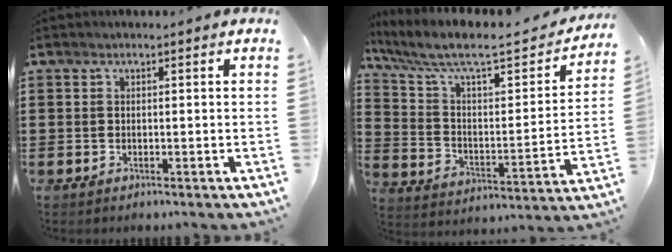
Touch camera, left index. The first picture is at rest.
{"total": 8.0, "force": [6.2, 1.8, 4.8], "torque": [-0.122, -0.045, 0.100]}